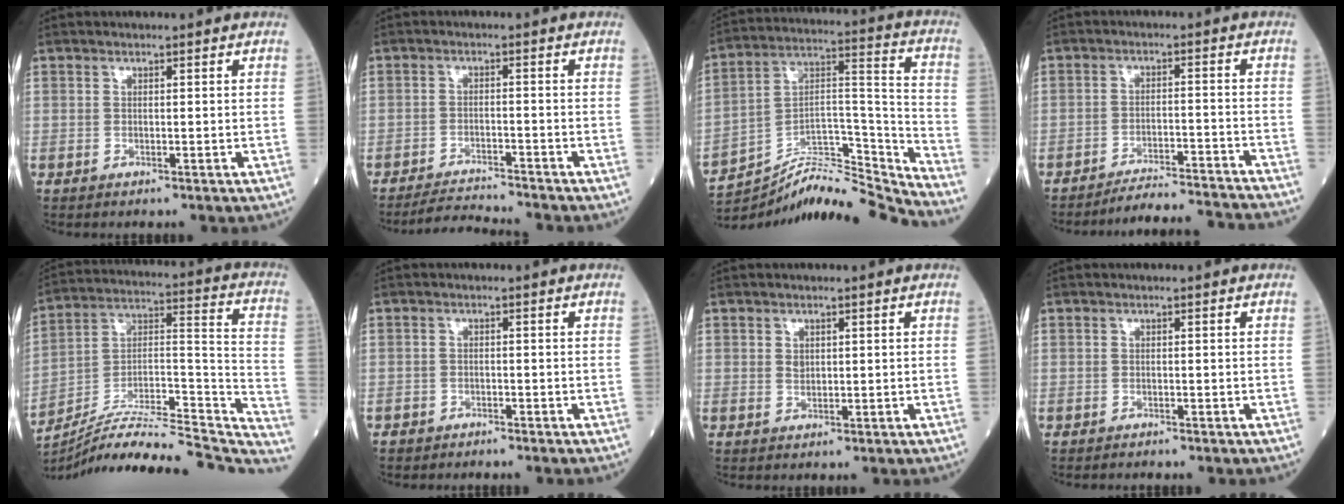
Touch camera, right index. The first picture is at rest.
{"total": 5.3, "force": [-5.2, -1.1, 0.4], "torque": [-0.008, -0.014, -0.090]}
{"total": 17.0, "force": [-16.6, -0.3, 3.6], "torque": [-0.046, 0.064, -0.275]}
{"total": 12.5, "force": [-12.2, -1.2, 2.3], "torque": [-0.017, -0.005, -0.172]}
{"total": 29.2, "force": [-26.3, 3.0, 12.3], "torque": [-0.139, 0.014, -0.391]}
{"total": 1.7, "force": [-1.6, 0.7, 0.3], "torque": [-0.010, 0.000, -0.025]}
{"total": 1.1, "force": [0.4, 0.8, 0.7], "torque": [-0.009, -0.003, 0.008]}
{"total": 0.8, "force": [-0.8, 0.0, 0.2], "torque": [-0.006, 0.000, -0.011]}